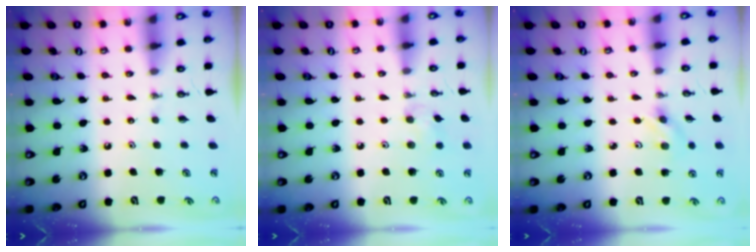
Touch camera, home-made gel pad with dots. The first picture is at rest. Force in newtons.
{"total": 6.5, "press": 6.1, "slide": 2.2}
{"total": 3.6, "press": 3.3, "slide": 1.4}